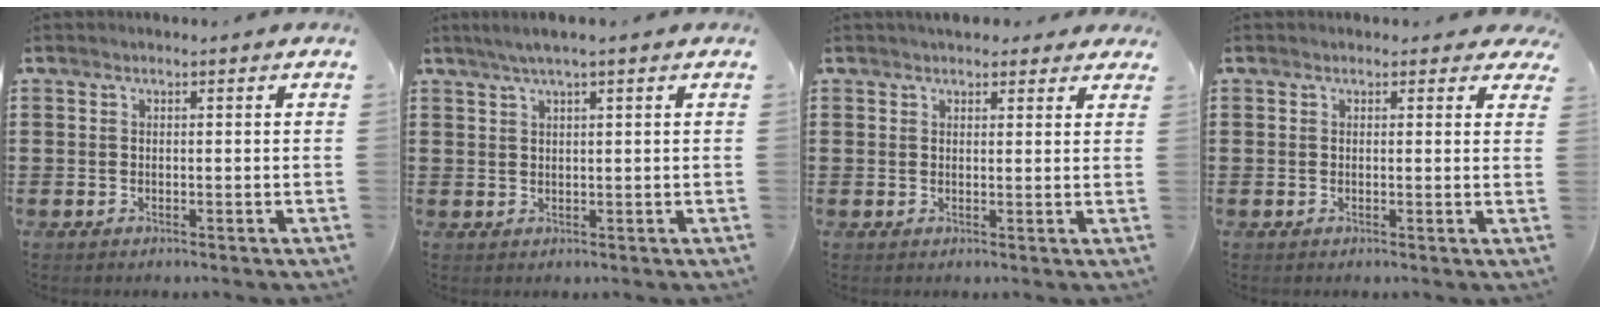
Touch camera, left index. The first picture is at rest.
{"total": 2.2, "force": [1.2, -0.2, 1.9], "torque": [-0.035, 0.001, 0.021]}
{"total": 2.6, "force": [2.2, 1.3, 0.6], "torque": [-0.010, 0.002, 0.038]}
{"total": 1.0, "force": [0.6, 0.7, 0.4], "torque": [-0.003, 0.004, 0.009]}